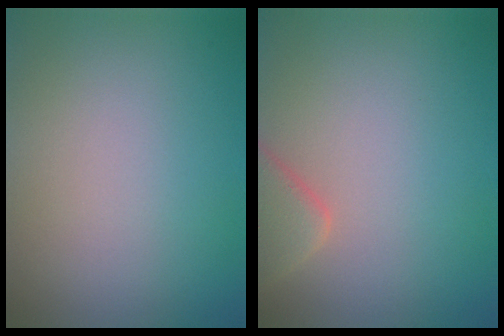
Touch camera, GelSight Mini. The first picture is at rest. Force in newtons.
{"total": 2.9, "press": 2.8, "slide": 0.3}